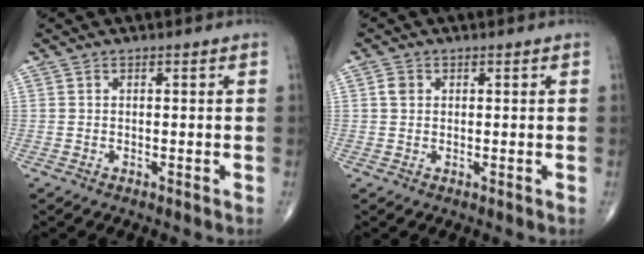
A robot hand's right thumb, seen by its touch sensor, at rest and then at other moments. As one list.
[{"total": 1.8, "force": [0.5, 1.5, 0.9], "torque": [-0.014, 0.002, 0.007]}]